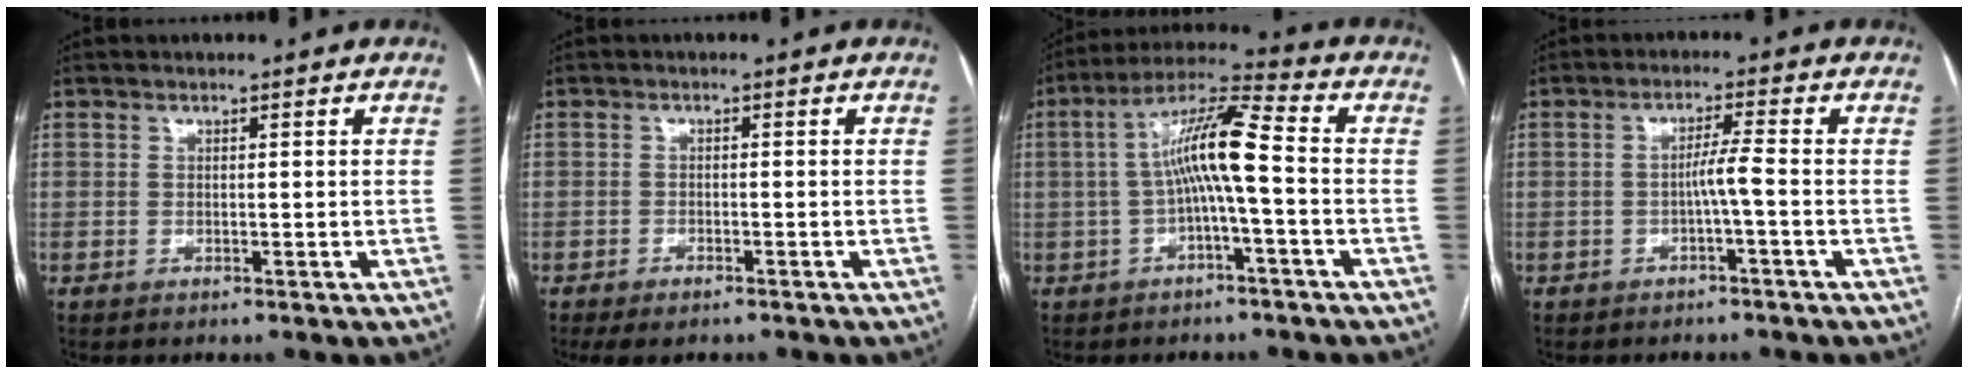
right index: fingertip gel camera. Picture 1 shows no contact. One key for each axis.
{"total": 3.3, "fx": -2.4, "fy": 1.3, "fz": 1.8, "tx": -0.029, "ty": -0.004, "tz": -0.034}
{"total": 9.6, "fx": -0.7, "fy": 0.5, "fz": 9.5, "tx": -0.174, "ty": 0.032, "tz": -0.018}
{"total": 3.0, "fx": -1.1, "fy": -0.5, "fz": 2.8, "tx": -0.045, "ty": 0.004, "tz": -0.020}